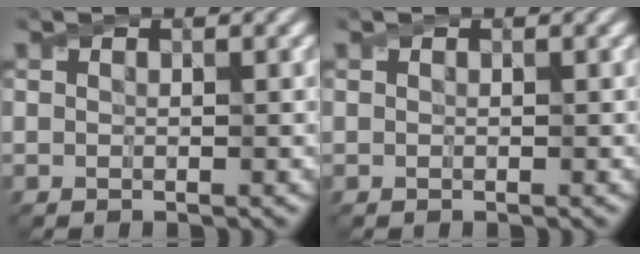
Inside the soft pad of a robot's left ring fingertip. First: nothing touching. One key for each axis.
{"total": 0.0}